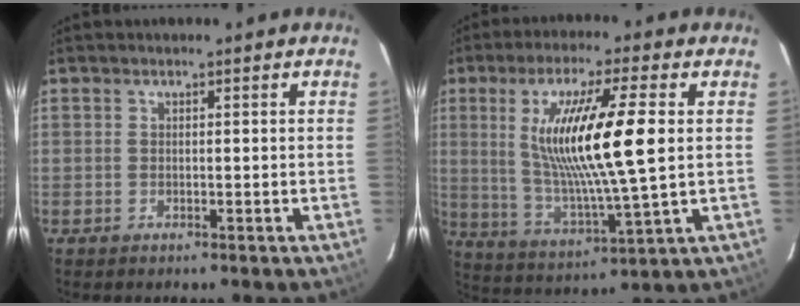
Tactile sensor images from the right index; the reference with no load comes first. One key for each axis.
{"total": 17.4, "fx": 3.0, "fy": 1.5, "fz": 17.0, "tx": -0.317, "ty": -0.012, "tz": 0.065}